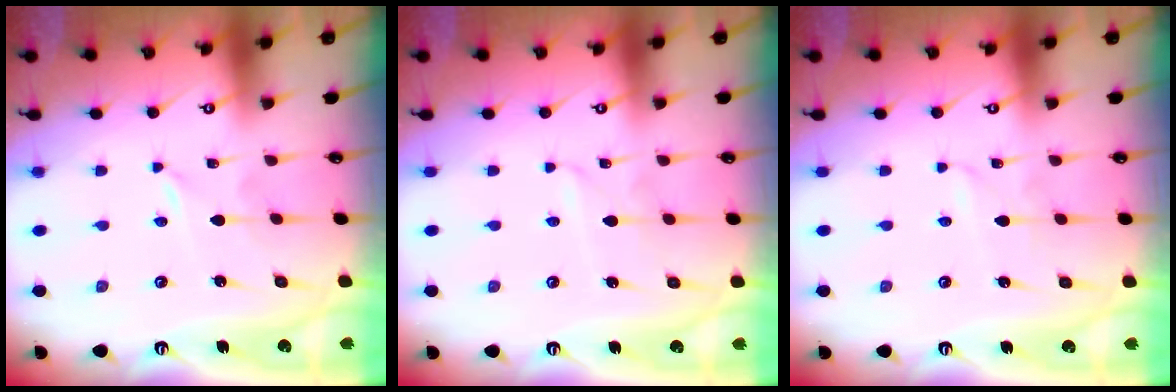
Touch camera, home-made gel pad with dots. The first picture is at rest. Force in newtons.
{"total": 2.1, "press": 2.1, "slide": 0.3}
{"total": 1.2, "press": 1.2, "slide": 0.1}